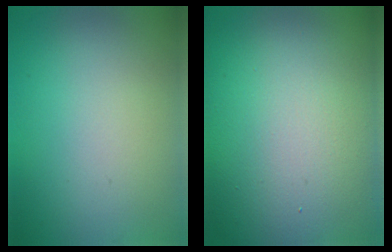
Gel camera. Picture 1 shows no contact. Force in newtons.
{"total": 21.0, "press": 21.0, "slide": 1.1}